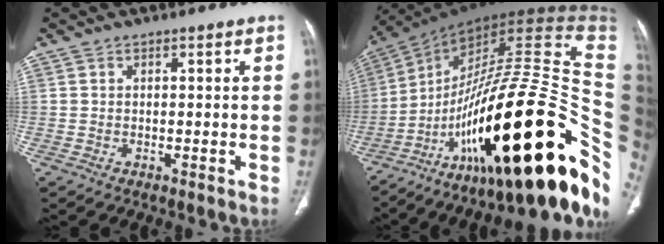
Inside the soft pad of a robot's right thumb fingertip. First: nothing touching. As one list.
[{"total": 44.0, "force": [-11.9, 12.9, 40.3], "torque": [-0.527, 0.074, -0.187]}]